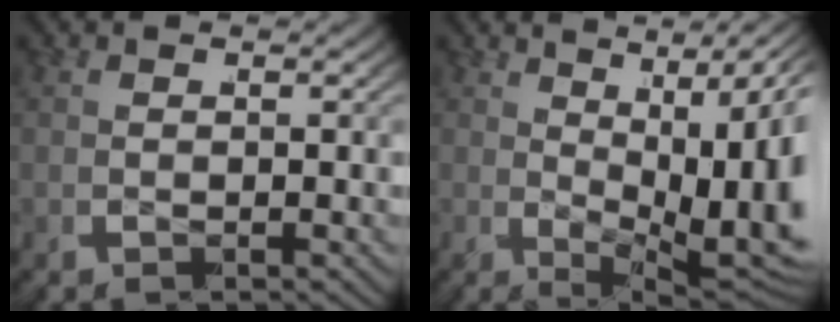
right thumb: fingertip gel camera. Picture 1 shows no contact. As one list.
[{"total": 11.2, "force": [-1.7, 6.2, 9.1], "torque": [-0.168, -0.032, -0.007]}]